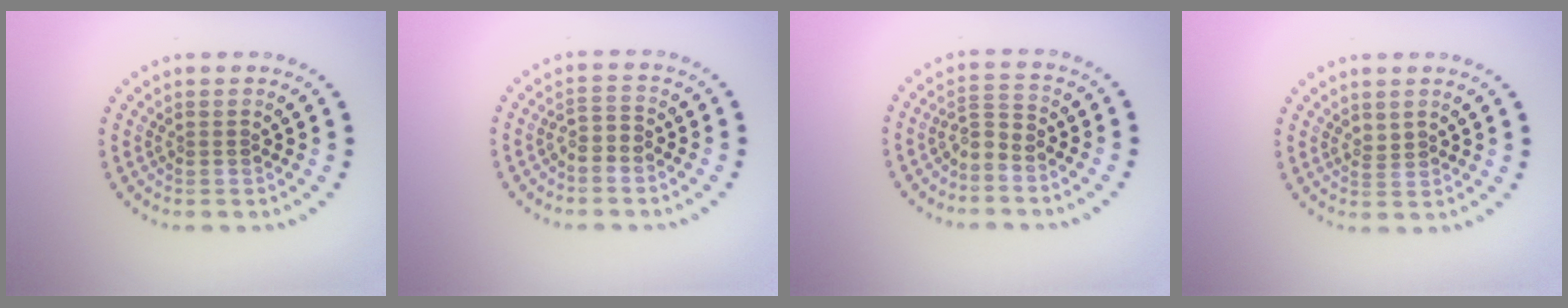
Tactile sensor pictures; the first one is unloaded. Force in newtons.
{"total": 1.8, "press": 1.3, "slide": 1.3}
{"total": 2.1, "press": 1.4, "slide": 1.6}
{"total": 1.0, "press": 0.8, "slide": 0.5}